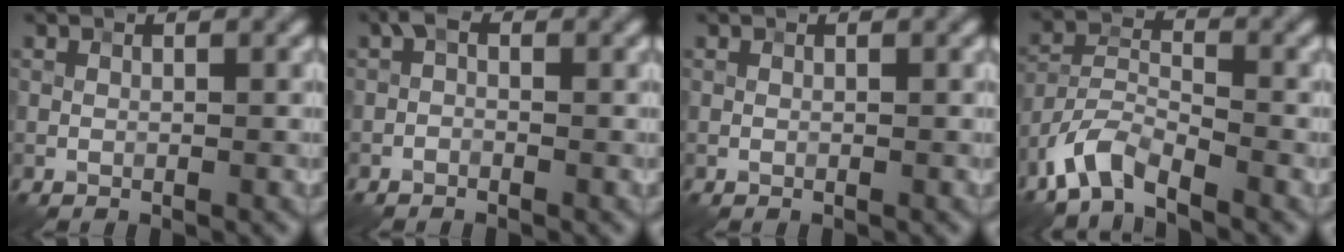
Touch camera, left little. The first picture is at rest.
{"total": 1.1, "force": [-0.4, 0.6, 0.8], "torque": [-0.016, 0.006, -0.014]}
{"total": 0.0}
{"total": 4.8, "force": [-3.9, 1.3, 2.5], "torque": [-0.050, 0.002, -0.086]}